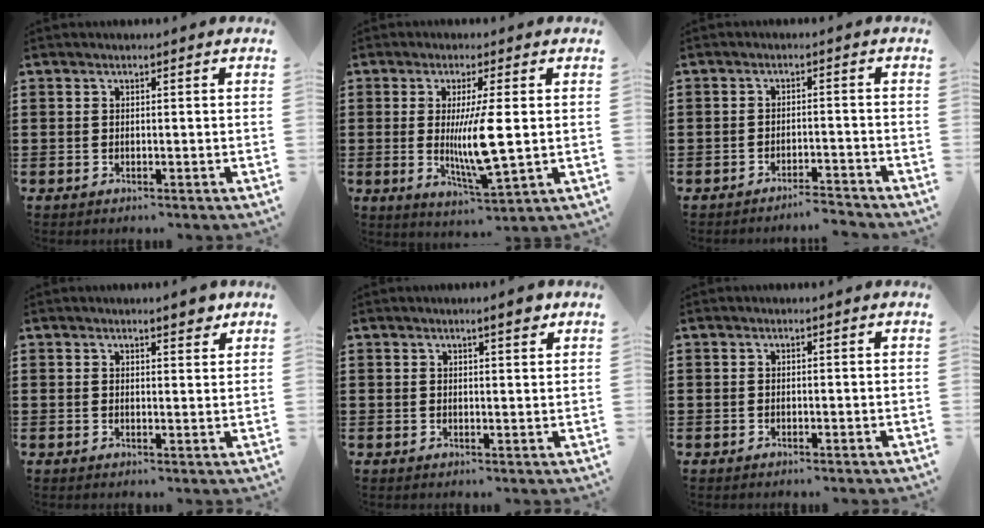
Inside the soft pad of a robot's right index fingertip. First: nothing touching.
{"total": 8.9, "force": [0.0, 1.6, 8.8], "torque": [-0.167, -0.019, -0.007]}
{"total": 2.8, "force": [-2.8, 0.1, 0.1], "torque": [-0.007, 0.002, -0.060]}
{"total": 2.9, "force": [2.3, 0.8, 1.6], "torque": [-0.017, 0.000, 0.038]}
{"total": 2.6, "force": [1.9, 0.4, 1.8], "torque": [-0.029, 0.002, 0.031]}
{"total": 0.0}